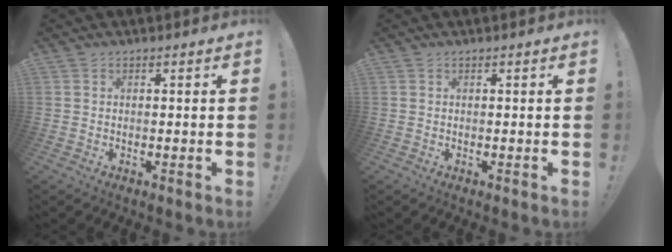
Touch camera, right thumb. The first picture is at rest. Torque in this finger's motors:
{"motor_torque": [0.00, 0.00, 0.00, 0.00, 0.00]}